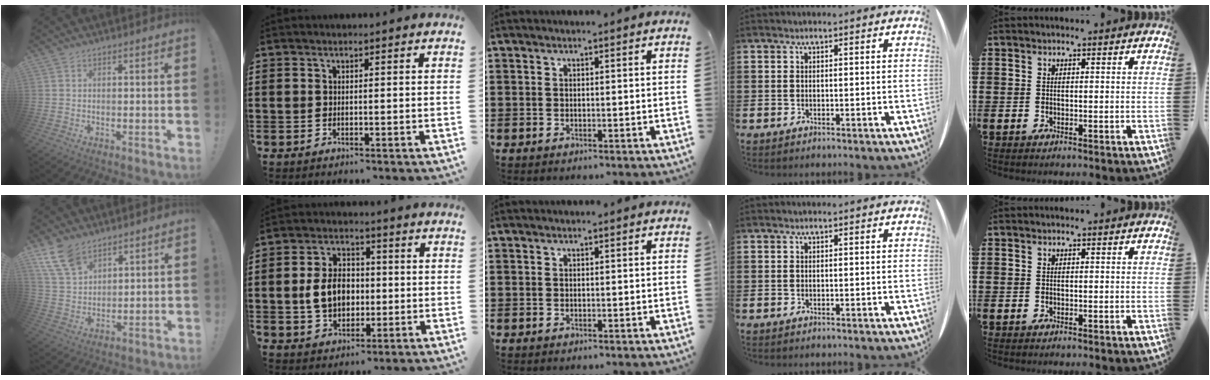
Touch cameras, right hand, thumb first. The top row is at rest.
{"thumb": {"total": 10.7, "force": [7.6, 5.7, 4.9], "torque": [-0.101, -0.032, 0.151]}, "index": {"total": 7.5, "force": [-0.5, 5.5, 5.1], "torque": [-0.116, 0.005, -0.015]}}